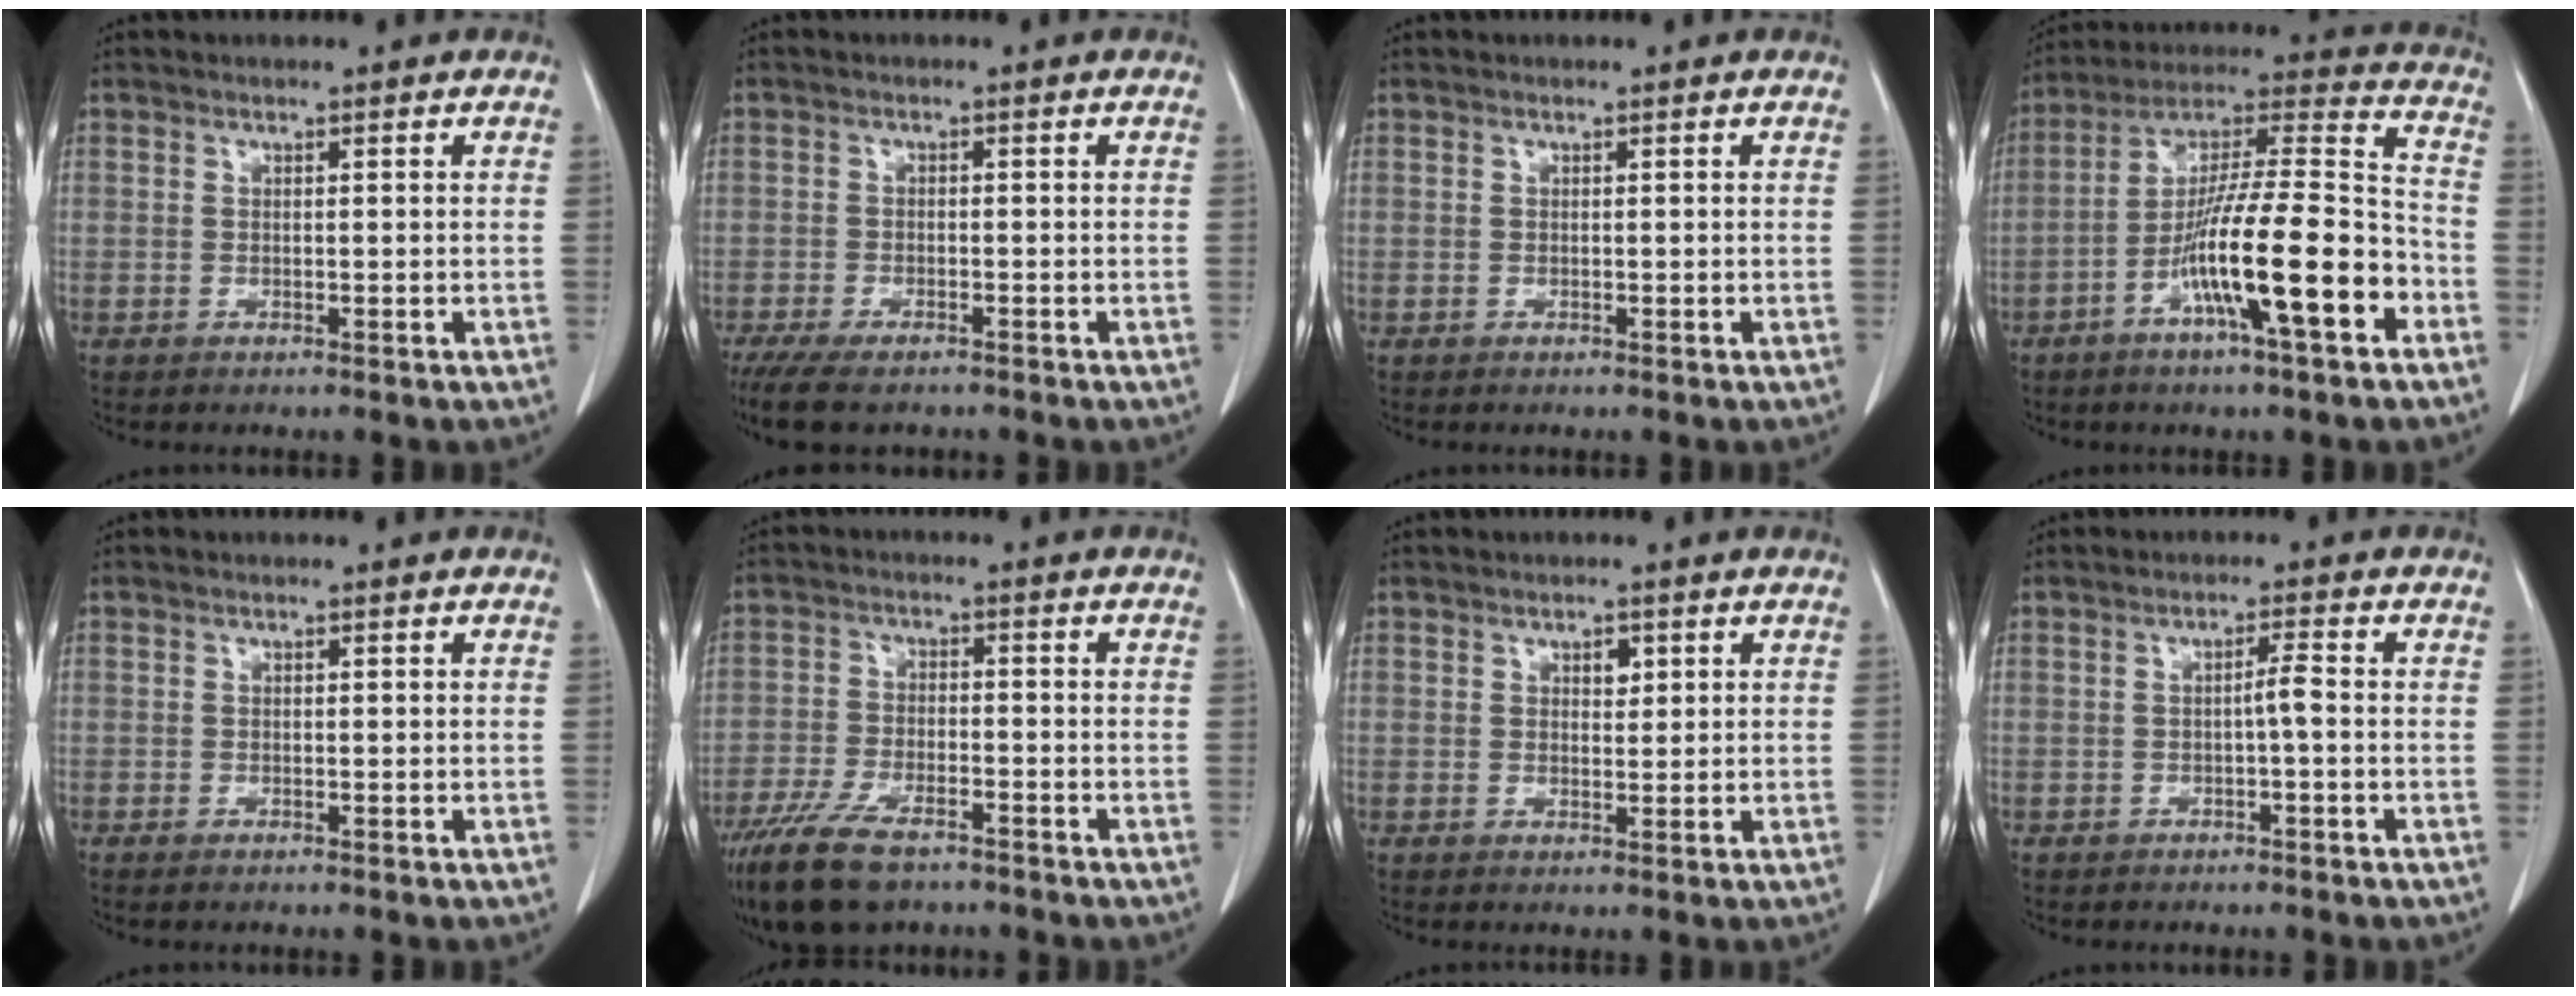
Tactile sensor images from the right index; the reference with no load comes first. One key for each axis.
{"total": 8.7, "fx": -6.6, "fy": 3.2, "fz": 4.7, "tx": -0.084, "ty": -0.011, "tz": -0.103}
{"total": 0.0}
{"total": 19.1, "fx": -7.6, "fy": 1.7, "fz": 17.5, "tx": -0.306, "ty": -0.005, "tz": -0.131}
{"total": 0.8, "fx": -0.4, "fy": 0.4, "fz": 0.5, "tx": -0.014, "ty": -0.001, "tz": -0.004}
{"total": 11.7, "fx": -8.4, "fy": 4.1, "fz": 7.1, "tx": -0.137, "ty": -0.017, "tz": -0.146}
{"total": 2.2, "fx": 0.9, "fy": 1.3, "fz": 1.6, "tx": -0.023, "ty": 0.000, "tz": 0.014}
{"total": 2.3, "fx": -0.4, "fy": 0.1, "fz": 2.2, "tx": -0.039, "ty": 0.003, "tz": -0.008}